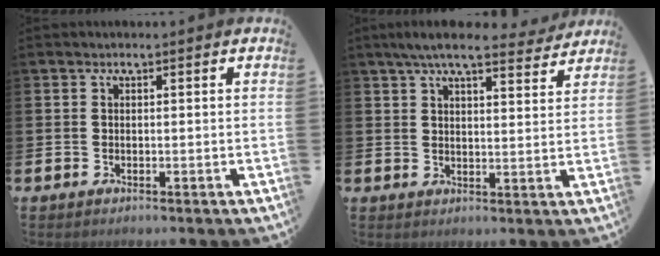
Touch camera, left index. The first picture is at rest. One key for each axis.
{"total": 6.7, "fx": 6.0, "fy": 1.0, "fz": 2.8, "tx": -0.052, "ty": -0.026, "tz": 0.102}